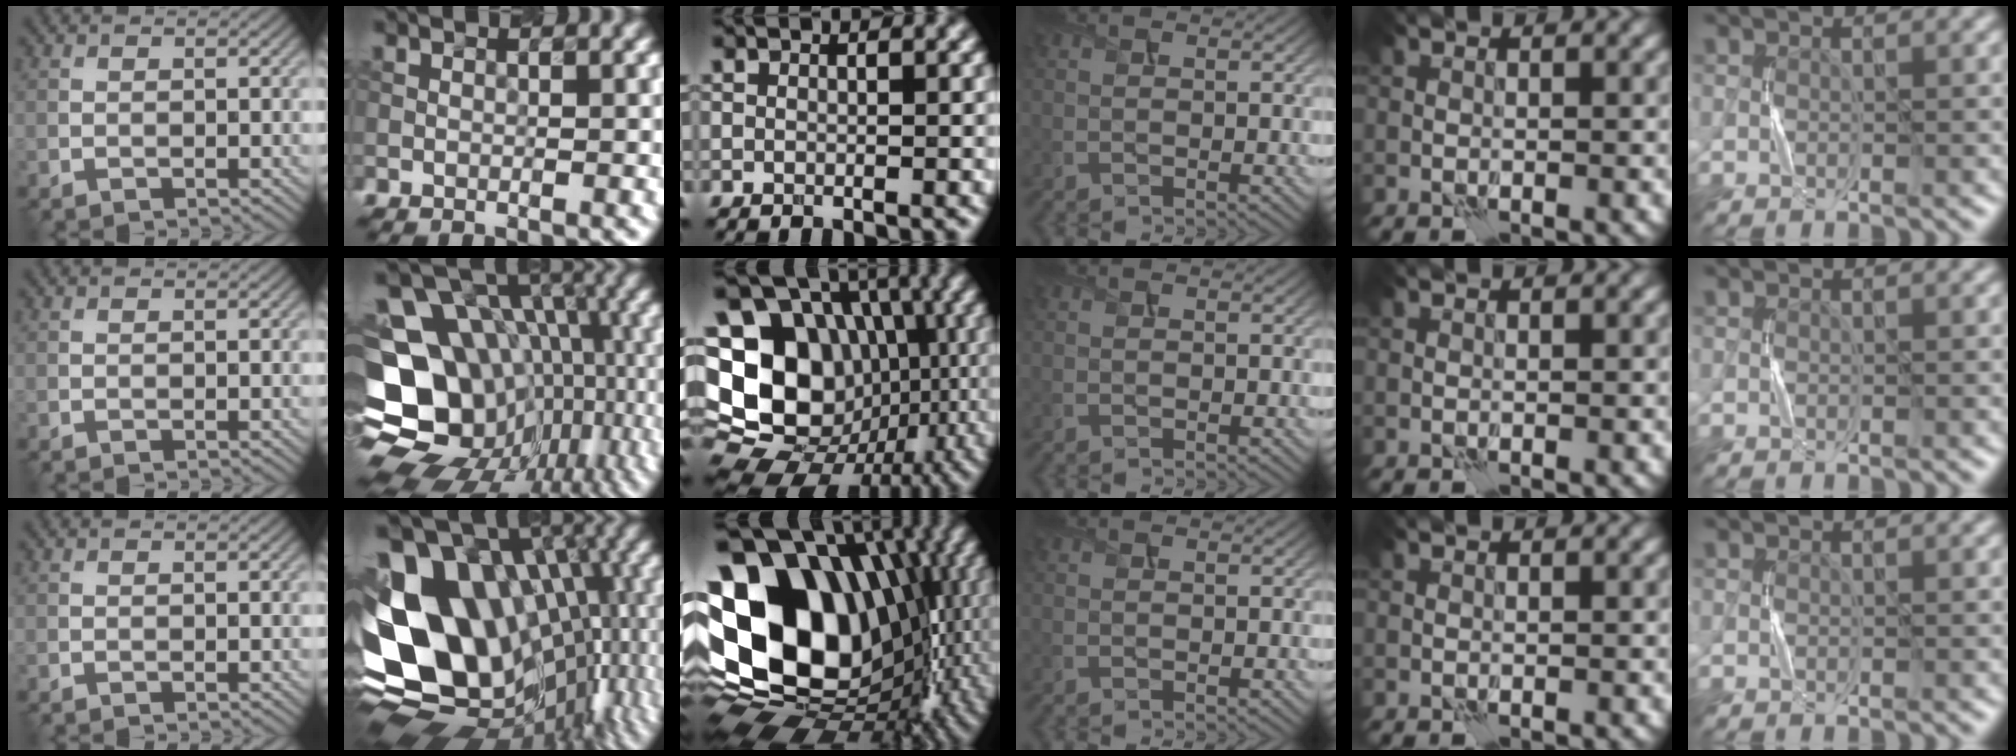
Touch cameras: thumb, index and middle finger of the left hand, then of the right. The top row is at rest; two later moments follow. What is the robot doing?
{"motion": "press", "object": "button"}